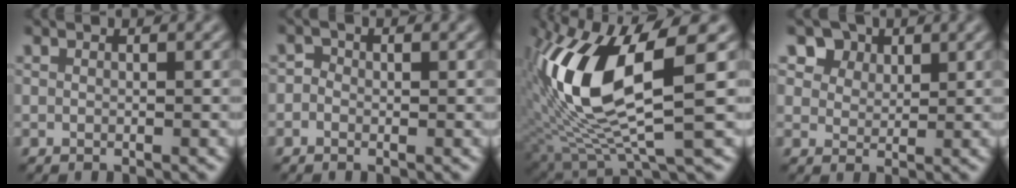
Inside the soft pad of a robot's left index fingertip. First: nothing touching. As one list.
[{"total": 1.0, "force": [-0.2, 0.8, 0.4], "torque": [-0.007, 0.000, -0.012]}, {"total": 12.3, "force": [2.0, 4.1, 11.4], "torque": [-0.251, -0.010, 0.042]}, {"total": 5.7, "force": [3.7, 3.8, 2.0], "torque": [-0.066, -0.008, 0.072]}]